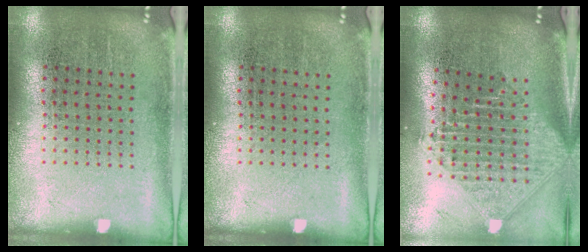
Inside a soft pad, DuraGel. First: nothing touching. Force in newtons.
{"total": 0.0}
{"total": 2.3, "press": 1.8, "slide": 1.4}